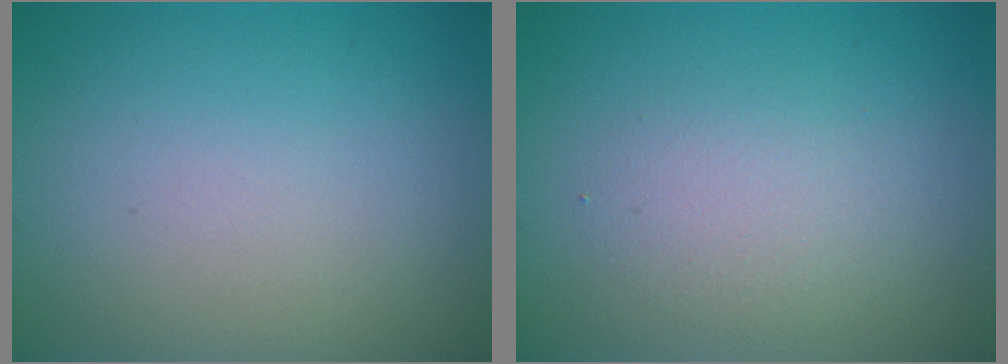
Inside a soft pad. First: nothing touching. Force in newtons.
{"total": 2.2, "press": 2.2, "slide": 0.1}